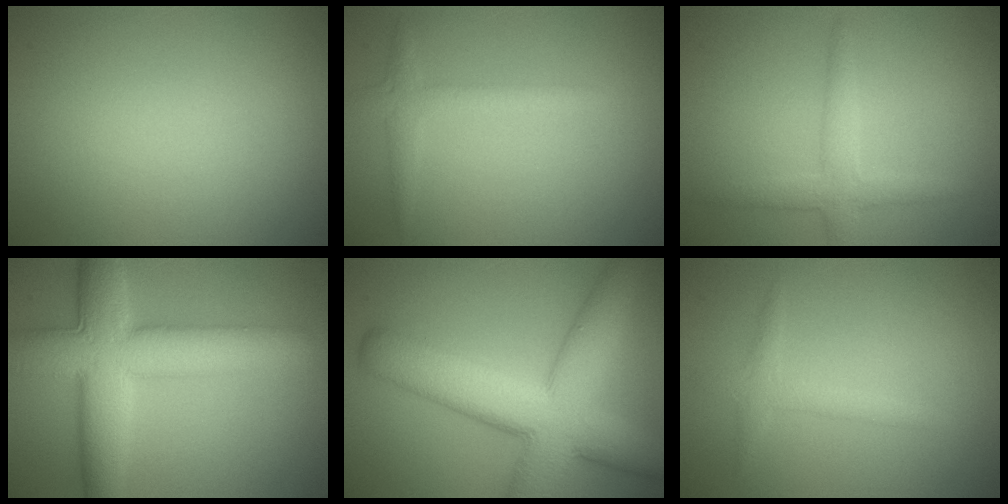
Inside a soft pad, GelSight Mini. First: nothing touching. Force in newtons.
{"total": 1.9, "press": 1.9, "slide": 0.1}
{"total": 2.6, "press": 2.6, "slide": 0.0}
{"total": 8.8, "press": 8.8, "slide": 0.2}
{"total": 10.3, "press": 10.3, "slide": 0.4}
{"total": 1.7, "press": 1.7, "slide": 0.1}